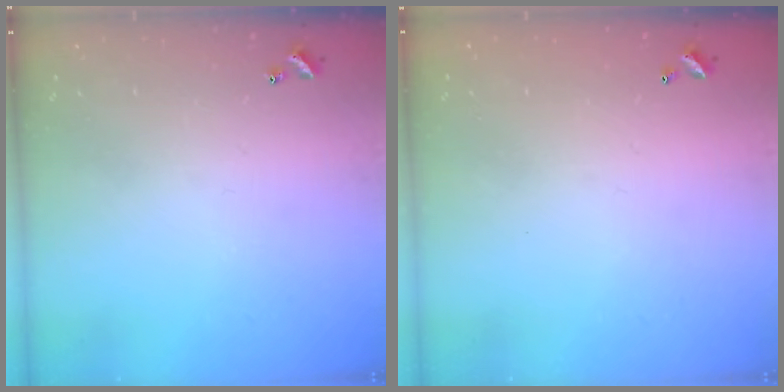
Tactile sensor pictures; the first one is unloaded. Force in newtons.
{"total": 2.9, "press": 2.9, "slide": 0.1}